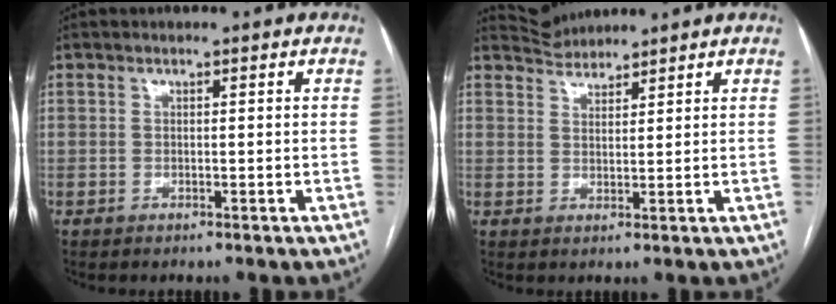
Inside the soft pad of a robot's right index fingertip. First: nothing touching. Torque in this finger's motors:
{"motor_torque": [0.25, 0.47, 0.01, 0.00]}